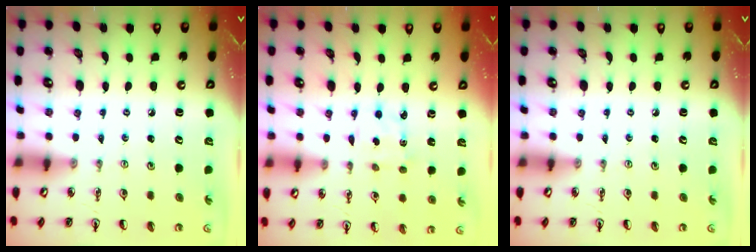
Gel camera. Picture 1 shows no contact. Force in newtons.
{"total": 2.7, "press": 2.7, "slide": 0.5}
{"total": 0.0}